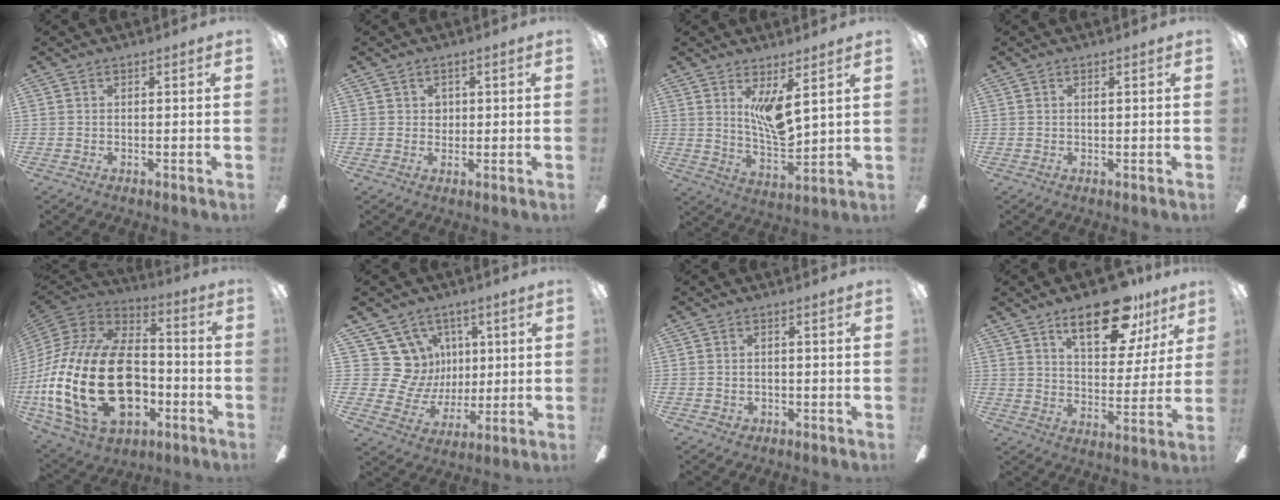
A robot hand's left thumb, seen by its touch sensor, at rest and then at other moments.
{"total": 2.0, "force": [0.9, 1.8, 0.4], "torque": [-0.003, 0.004, 0.013]}
{"total": 9.3, "force": [4.6, 2.8, 7.6], "torque": [-0.146, -0.028, 0.080]}
{"total": 0.6, "force": [0.2, 0.1, 0.5], "torque": [-0.011, 0.002, 0.003]}
{"total": 31.3, "force": [-6.4, 19.3, 23.9], "torque": [-0.503, 0.036, -0.098]}
{"total": 14.8, "force": [4.2, 13.8, 3.2], "torque": [-0.065, -0.022, 0.098]}
{"total": 1.2, "force": [-0.4, 1.0, 0.5], "torque": [-0.011, 0.004, -0.009]}
{"total": 18.7, "force": [11.8, 8.3, 11.9], "torque": [-0.169, -0.051, 0.193]}